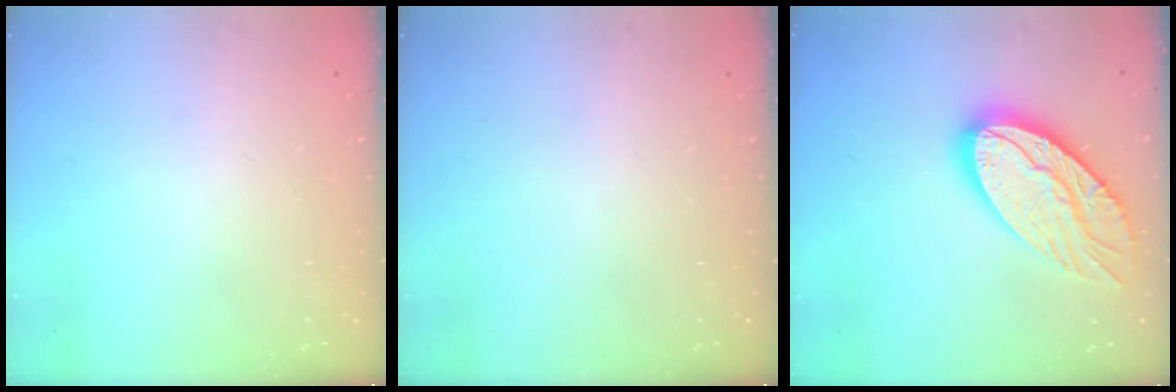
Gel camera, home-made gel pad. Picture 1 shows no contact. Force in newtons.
{"total": 0.0}
{"total": 19.9, "press": 19.9, "slide": 1.5}